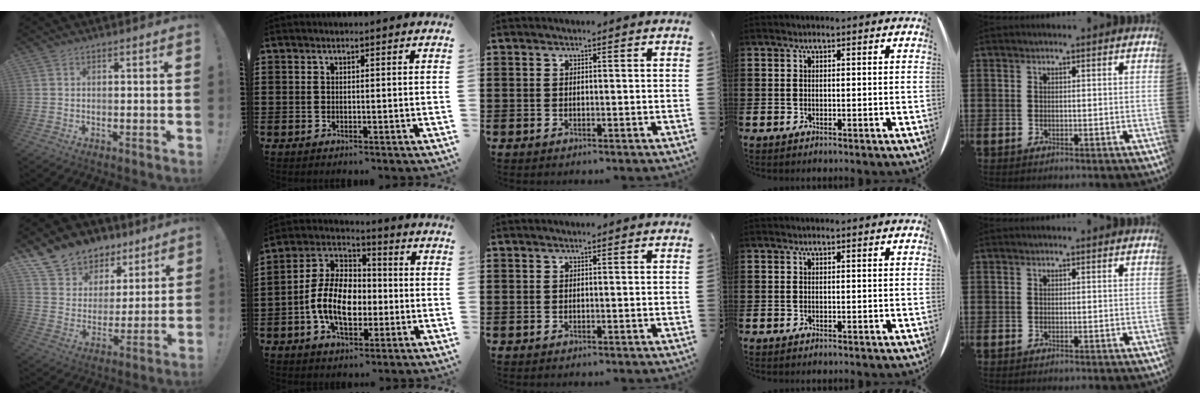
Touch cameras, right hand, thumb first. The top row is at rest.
{"thumb": {"total": 11.2, "force": [8.1, 7.6, 2.0], "torque": [-0.044, -0.062, 0.158]}, "index": {"total": 11.2, "force": [-2.4, 7.0, 8.5], "torque": [-0.200, 0.007, -0.047]}}